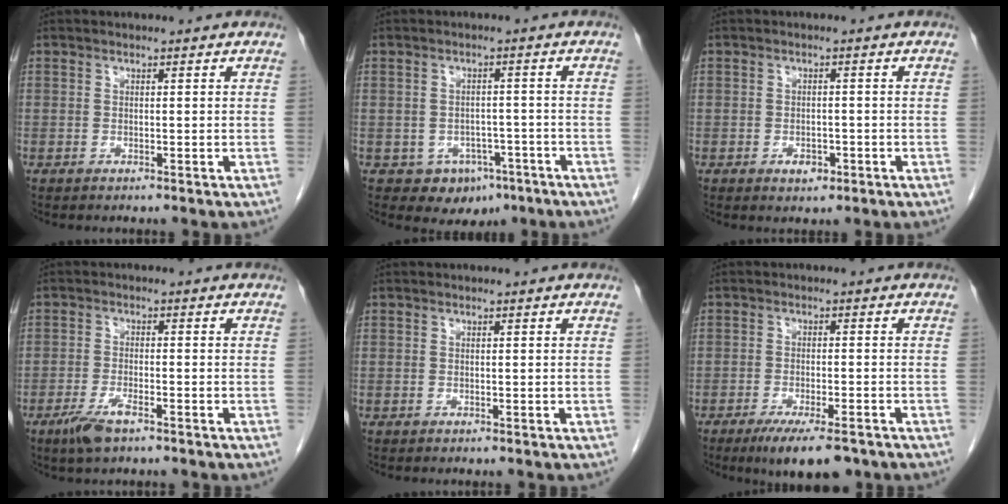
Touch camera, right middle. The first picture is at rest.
{"total": 5.7, "force": [-3.1, 4.4, 1.7], "torque": [-0.017, 0.010, -0.032]}
{"total": 2.3, "force": [-1.2, 1.5, 1.4], "torque": [-0.019, 0.003, -0.009]}
{"total": 4.2, "force": [-2.7, 0.9, 3.0], "torque": [-0.069, -0.006, -0.049]}
{"total": 0.0}
{"total": 8.3, "force": [-6.0, 1.8, 5.5], "torque": [-0.081, -0.014, -0.090]}